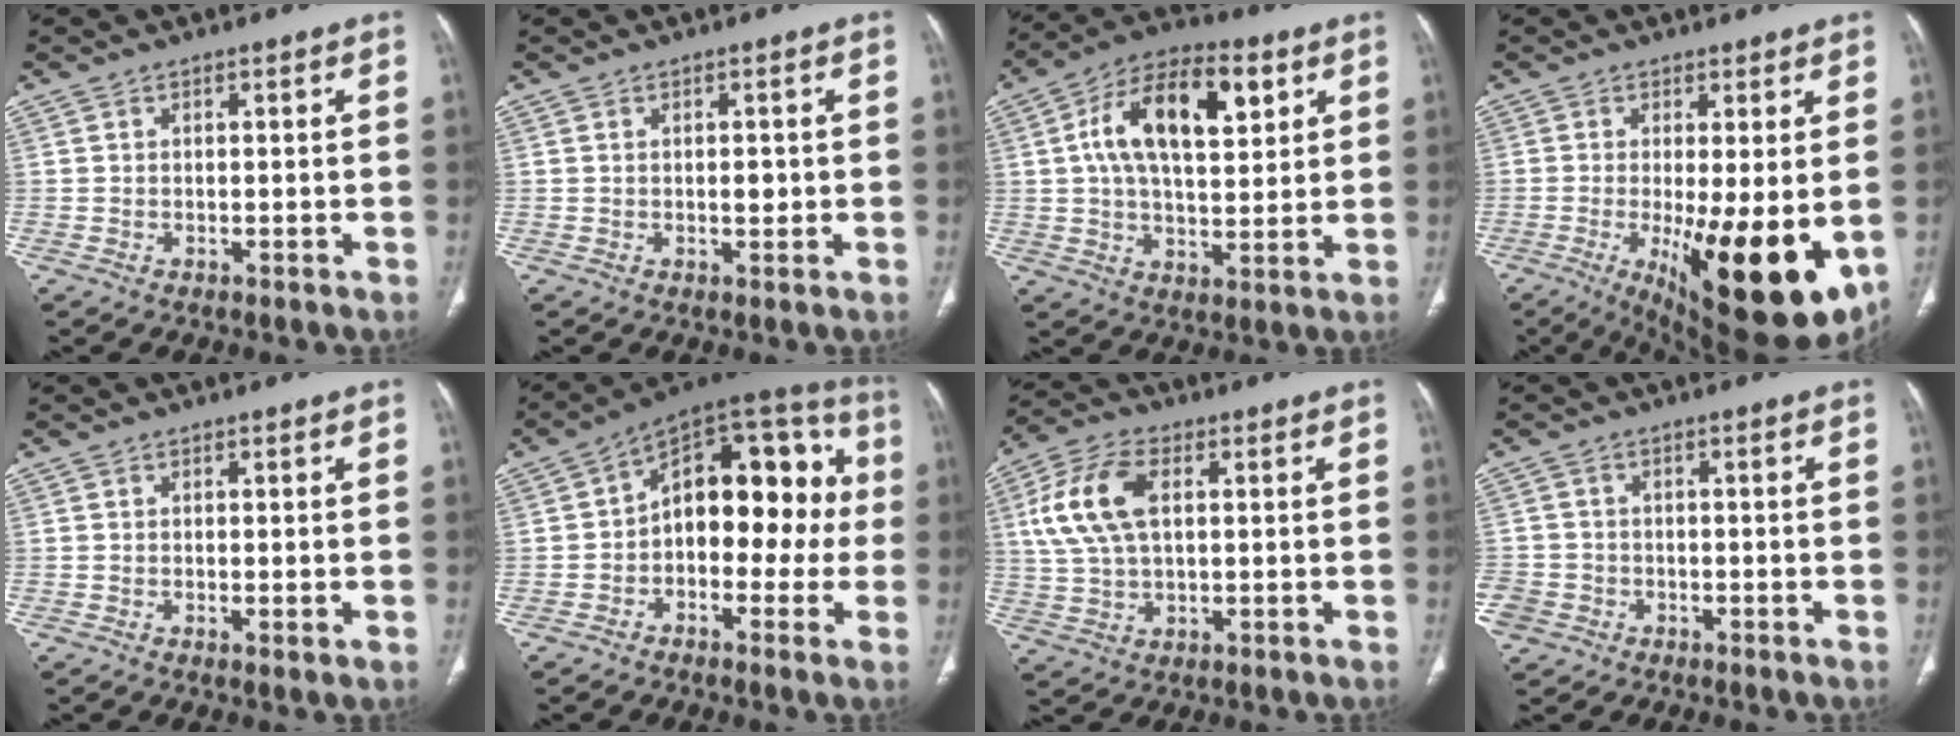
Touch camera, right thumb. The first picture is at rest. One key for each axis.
{"total": 1.8, "fx": 0.0, "fy": 1.0, "fz": 1.5, "tx": -0.019, "ty": -0.001, "tz": 0.000}
{"total": 17.6, "fx": 5.4, "fy": 9.0, "fz": 14.1, "tx": -0.216, "ty": 0.007, "tz": 0.085}
{"total": 18.5, "fx": -4.1, "fy": 6.2, "fz": 17.0, "tx": -0.215, "ty": -0.032, "tz": -0.036}
{"total": 1.0, "fx": -0.1, "fy": 0.3, "fz": 1.0, "tx": -0.022, "ty": -0.005, "tz": -0.003}
{"total": 18.1, "fx": -0.2, "fy": 11.0, "fz": 14.3, "tx": -0.140, "ty": 0.056, "tz": -0.018}
{"total": 12.4, "fx": 2.8, "fy": 7.1, "fz": 9.8, "tx": -0.203, "ty": 0.014, "tz": 0.053}
{"total": 6.1, "fx": -2.7, "fy": 5.2, "fz": 1.6, "tx": -0.046, "ty": 0.019, "tz": -0.046}